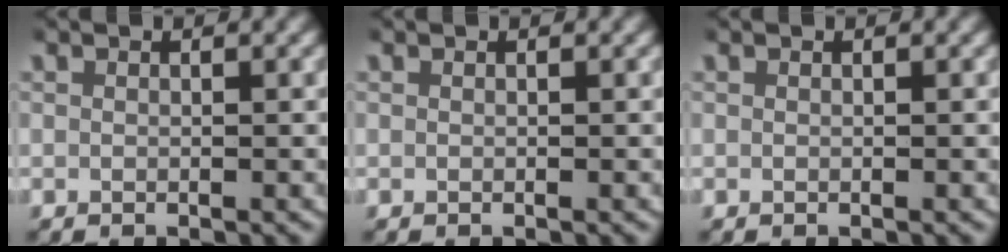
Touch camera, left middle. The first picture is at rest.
{"total": 0.0}
{"total": 0.0}